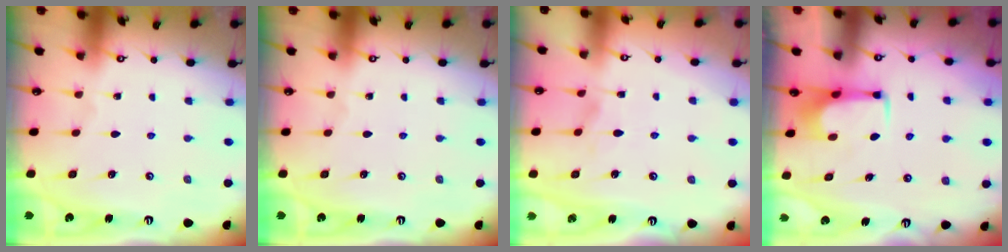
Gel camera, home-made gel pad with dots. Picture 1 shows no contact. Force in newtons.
{"total": 0.0}
{"total": 2.9, "press": 2.7, "slide": 1.0}
{"total": 1.7, "press": 1.6, "slide": 0.5}